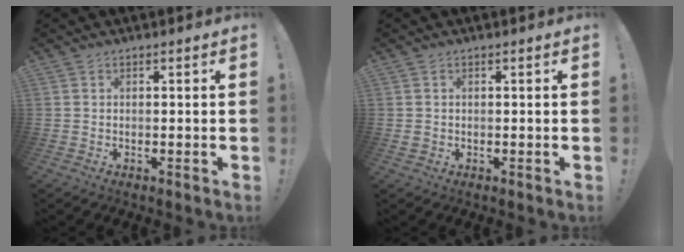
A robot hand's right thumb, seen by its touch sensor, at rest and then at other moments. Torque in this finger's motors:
{"motor_torque": [-0.06, -0.21, -0.16, 0.27, -0.02]}